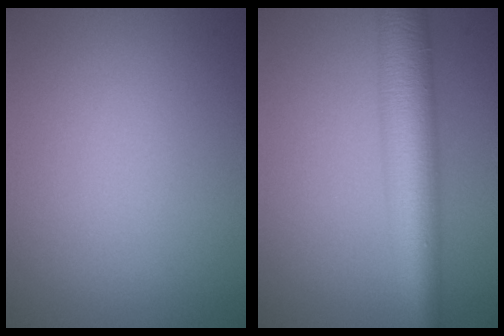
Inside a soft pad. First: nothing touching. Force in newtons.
{"total": 8.5, "press": 8.5, "slide": 0.1}